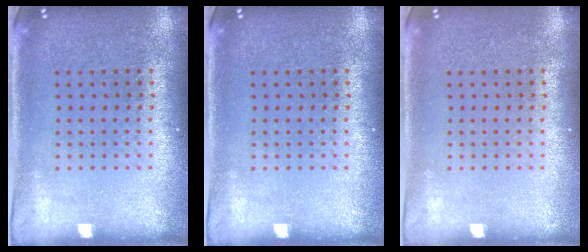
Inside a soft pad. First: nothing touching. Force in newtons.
{"total": 0.0}
{"total": 0.0}